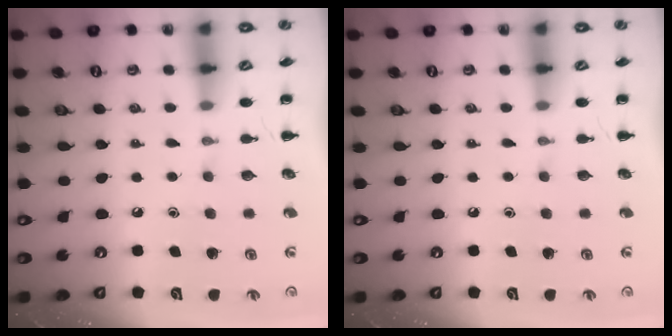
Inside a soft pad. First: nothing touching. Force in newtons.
{"total": 0.0}